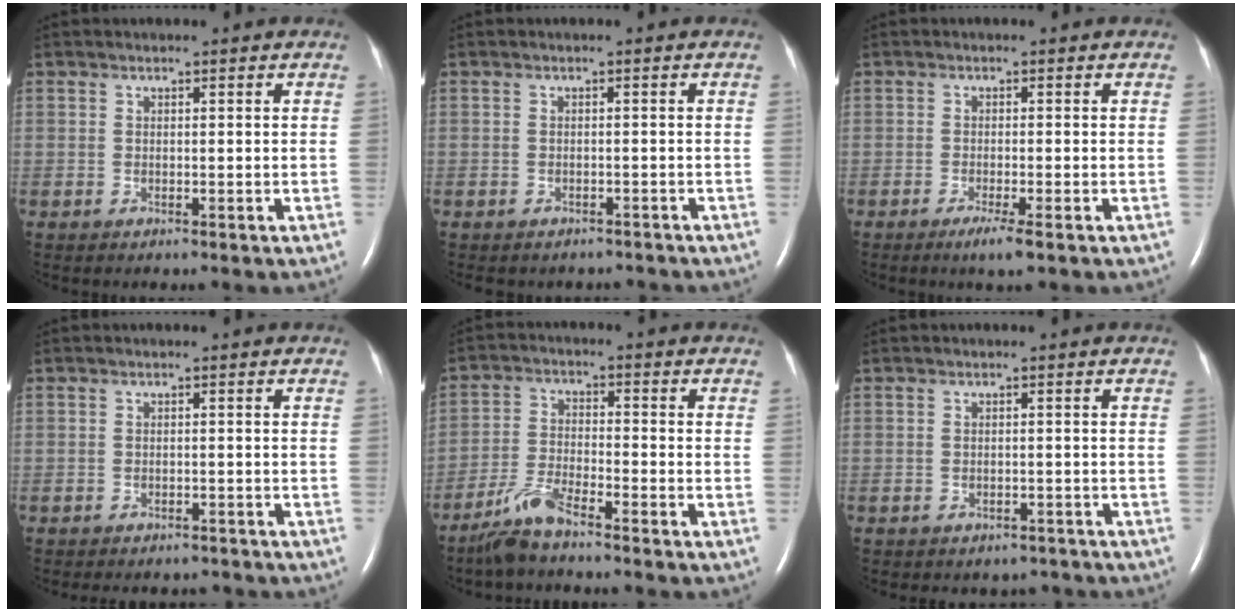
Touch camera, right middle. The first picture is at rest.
{"total": 4.4, "force": [-3.9, 1.9, 0.6], "torque": [-0.007, 0.003, -0.043]}
{"total": 2.7, "force": [-1.6, -0.1, 2.2], "torque": [-0.044, -0.010, -0.030]}
{"total": 6.5, "force": [-6.0, 2.1, 1.4], "torque": [-0.017, -0.001, -0.070]}
{"total": 6.2, "force": [-5.2, 0.4, 3.3], "torque": [-0.077, -0.018, -0.107]}
{"total": 4.2, "force": [-3.7, 2.1, 0.3], "torque": [-0.007, 0.013, -0.041]}